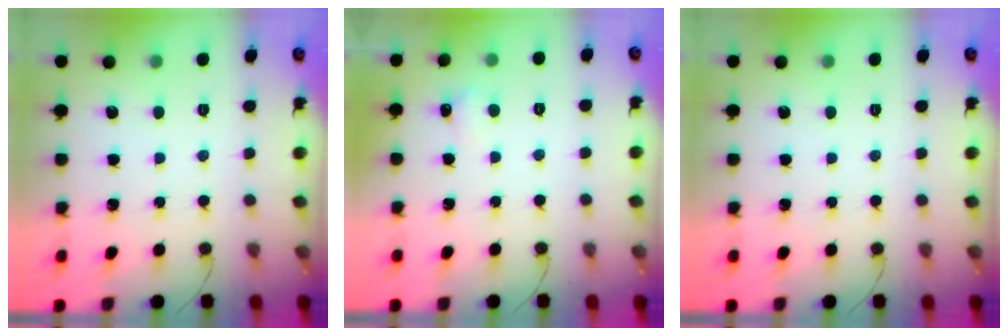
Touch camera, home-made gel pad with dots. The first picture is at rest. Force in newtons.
{"total": 4.0, "press": 3.9, "slide": 1.2}
{"total": 0.0}